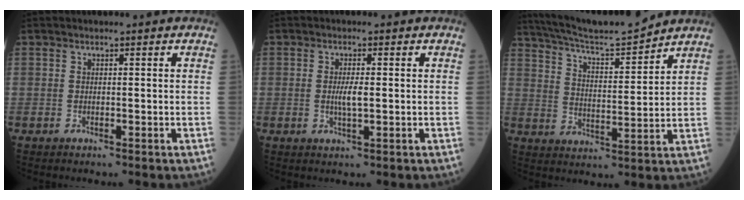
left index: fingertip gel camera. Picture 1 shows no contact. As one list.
[{"total": 2.5, "force": [-0.2, 0.4, 2.5], "torque": [-0.049, -0.006, -0.004]}, {"total": 12.7, "force": [12.0, -0.6, 4.0], "torque": [-0.078, 0.000, 0.201]}]